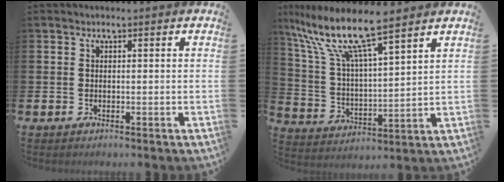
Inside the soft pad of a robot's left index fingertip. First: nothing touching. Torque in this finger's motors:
{"motor_torque": [0.30, -1.06, 1.05, 0.21]}